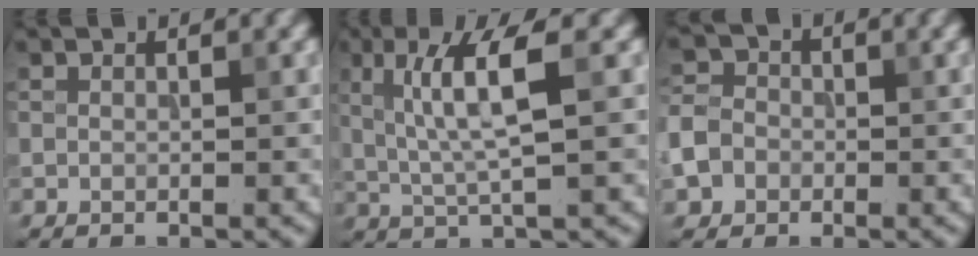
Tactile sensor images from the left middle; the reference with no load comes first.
{"total": 5.4, "force": [1.2, 0.8, 5.2], "torque": [-0.105, 0.006, 0.027]}
{"total": 5.8, "force": [-2.2, 4.8, 2.4], "torque": [-0.049, -0.009, -0.058]}